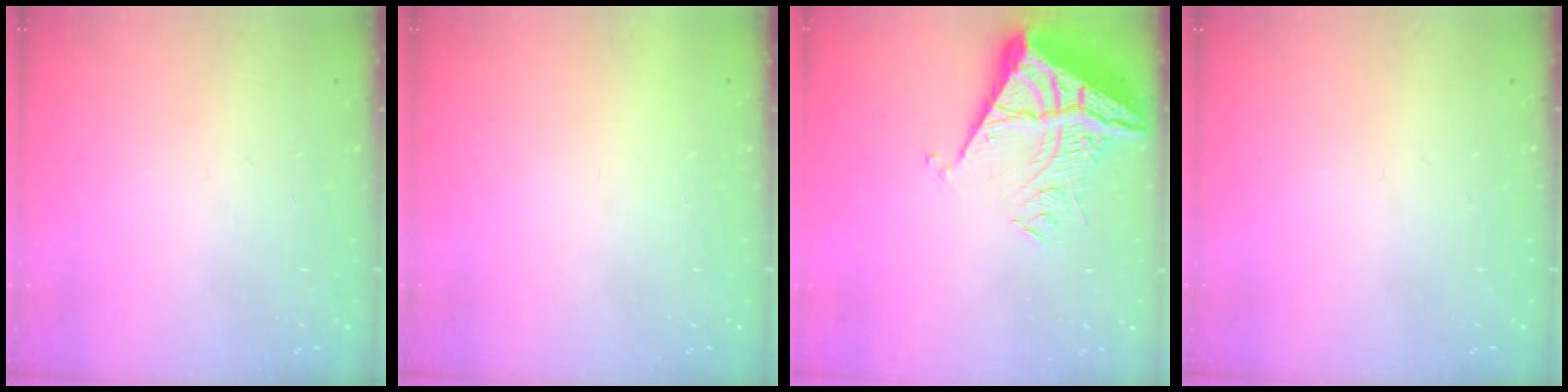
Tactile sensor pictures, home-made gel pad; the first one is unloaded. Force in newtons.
{"total": 1.6, "press": 1.6, "slide": 0.1}
{"total": 8.8, "press": 8.7, "slide": 0.8}
{"total": 0.0}